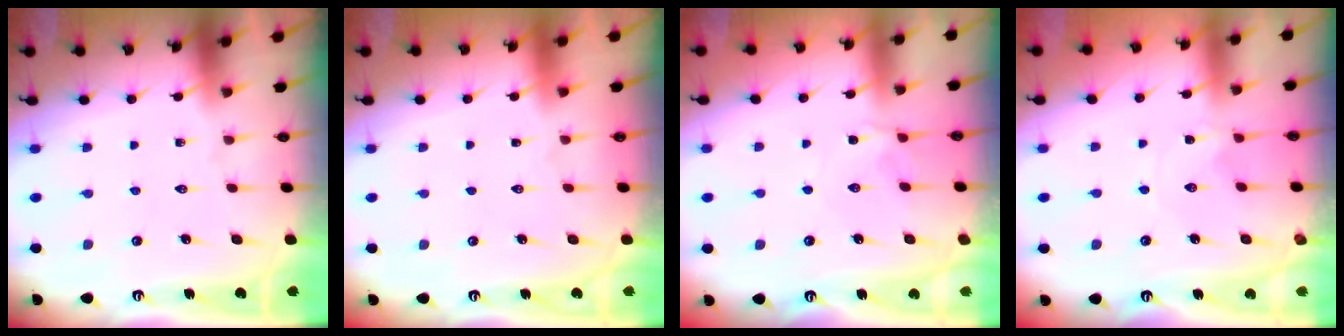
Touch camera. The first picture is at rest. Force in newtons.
{"total": 1.6, "press": 1.6, "slide": 0.1}
{"total": 3.1, "press": 3.1, "slide": 0.6}
{"total": 0.0}